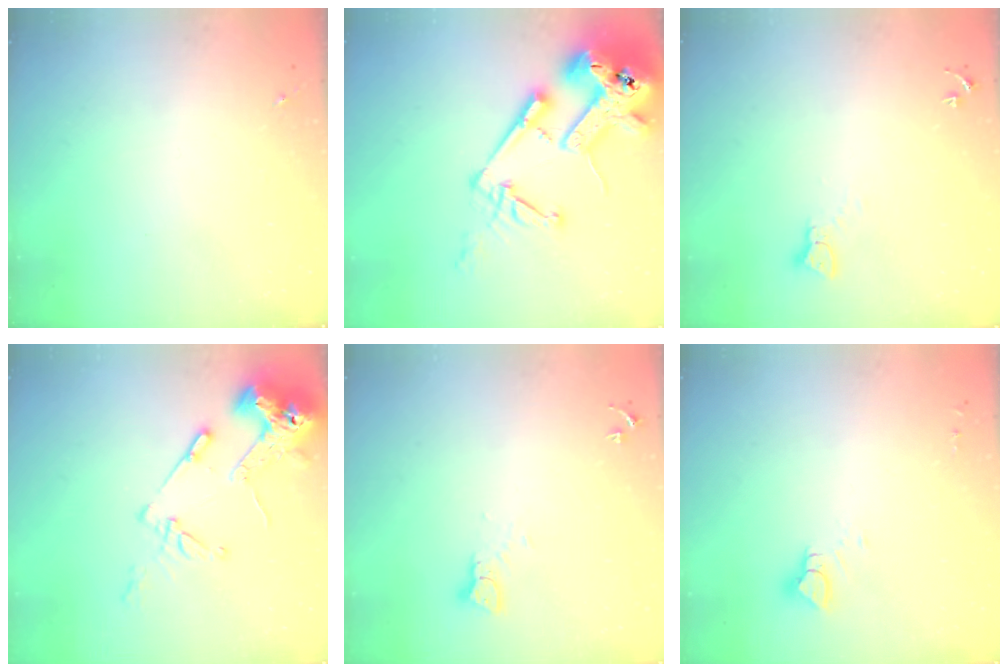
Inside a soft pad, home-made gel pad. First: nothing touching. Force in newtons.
{"total": 21.7, "press": 21.5, "slide": 2.7}
{"total": 2.3, "press": 2.3, "slide": 0.3}
{"total": 14.1, "press": 13.9, "slide": 2.0}
{"total": 3.2, "press": 3.2, "slide": 0.4}
{"total": 4.0, "press": 4.0, "slide": 0.3}